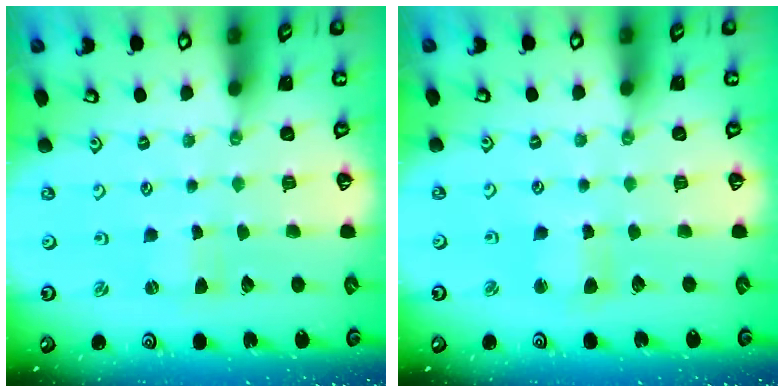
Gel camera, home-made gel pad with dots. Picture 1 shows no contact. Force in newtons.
{"total": 3.8, "press": 3.7, "slide": 0.4}